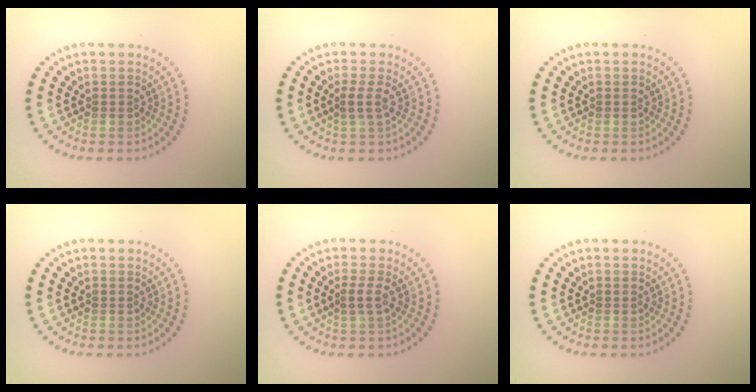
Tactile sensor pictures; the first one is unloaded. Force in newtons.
{"total": 1.4, "press": 1.0, "slide": 1.0}
{"total": 0.0}
{"total": 0.0}
{"total": 1.4, "press": 1.1, "slide": 0.9}
{"total": 0.0}